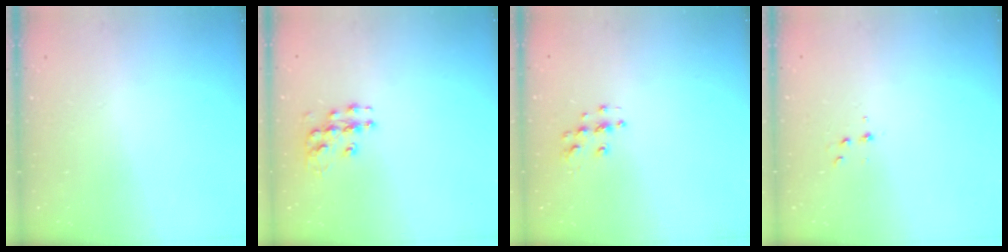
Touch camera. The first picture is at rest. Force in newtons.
{"total": 8.9, "press": 8.8, "slide": 0.6}
{"total": 4.8, "press": 4.8, "slide": 0.3}
{"total": 4.0, "press": 3.9, "slide": 1.0}